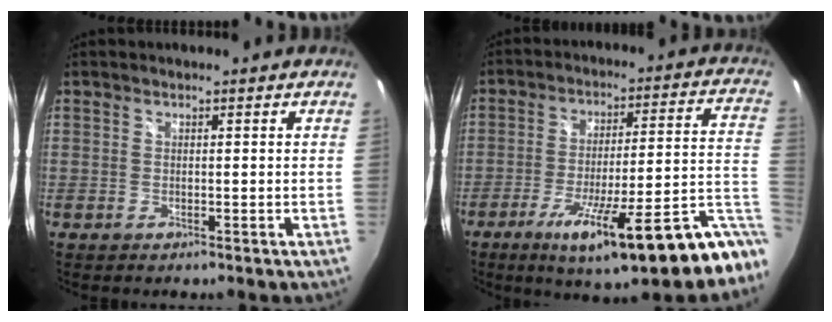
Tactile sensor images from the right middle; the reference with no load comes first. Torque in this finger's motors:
{"motor_torque": [2.14, 0.00, 0.76, 0.21]}